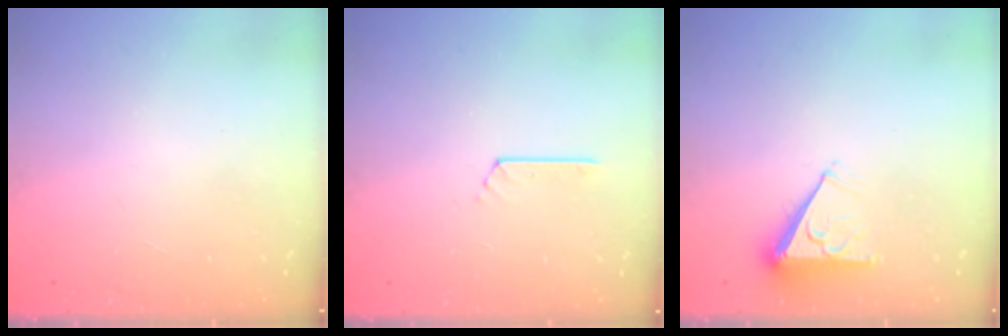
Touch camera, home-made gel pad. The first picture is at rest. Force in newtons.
{"total": 2.2, "press": 2.2, "slide": 0.3}
{"total": 6.0, "press": 6.0, "slide": 0.9}